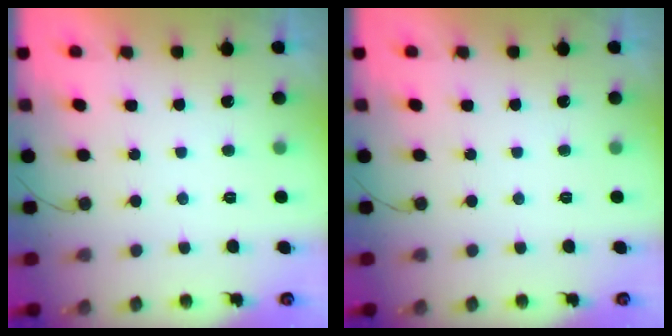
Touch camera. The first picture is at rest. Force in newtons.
{"total": 0.0}